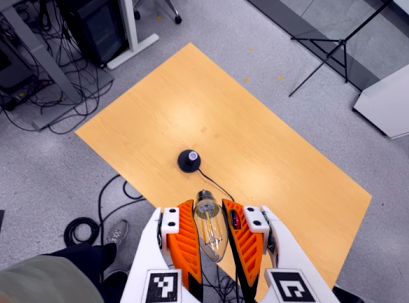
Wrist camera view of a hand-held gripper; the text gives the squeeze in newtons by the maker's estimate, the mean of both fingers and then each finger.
{"total": 21.3, "left": 22.7, "right": 19.8}